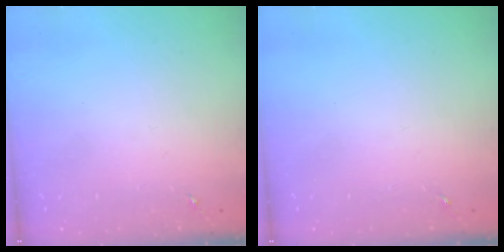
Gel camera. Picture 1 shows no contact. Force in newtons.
{"total": 0.0}